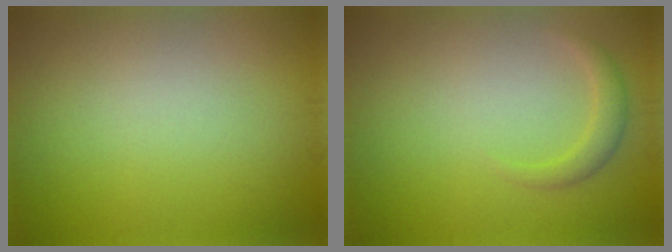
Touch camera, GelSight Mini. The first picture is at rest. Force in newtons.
{"total": 1.5, "press": 1.5, "slide": 0.1}